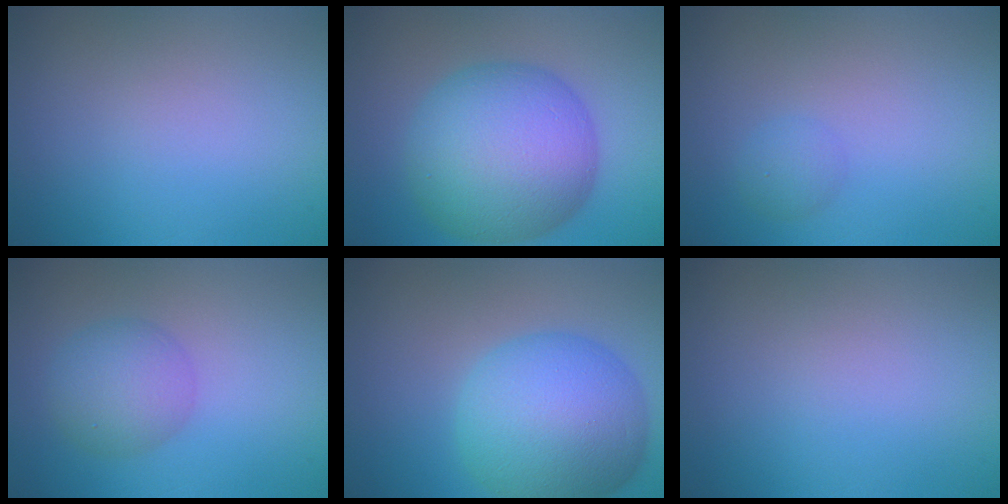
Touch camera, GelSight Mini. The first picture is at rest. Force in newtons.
{"total": 11.6, "press": 11.6, "slide": 0.3}
{"total": 1.2, "press": 1.2, "slide": 0.1}
{"total": 3.7, "press": 3.7, "slide": 0.2}
{"total": 10.6, "press": 10.6, "slide": 0.2}
{"total": 0.0}